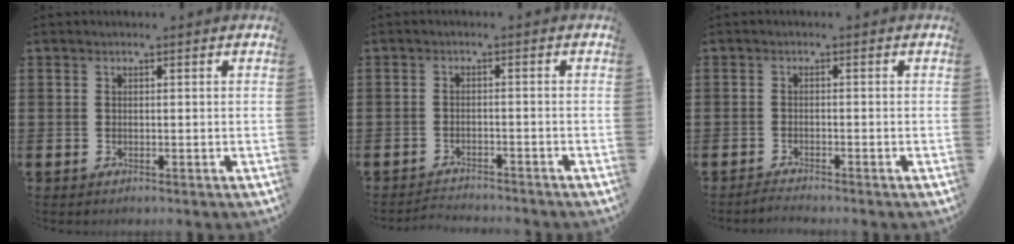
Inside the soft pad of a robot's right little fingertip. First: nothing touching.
{"total": 1.7, "force": [-1.7, -0.1, -0.1], "torque": [-0.004, 0.003, -0.036]}
{"total": 1.1, "force": [-1.1, -0.1, 0.3], "torque": [-0.007, 0.000, -0.022]}